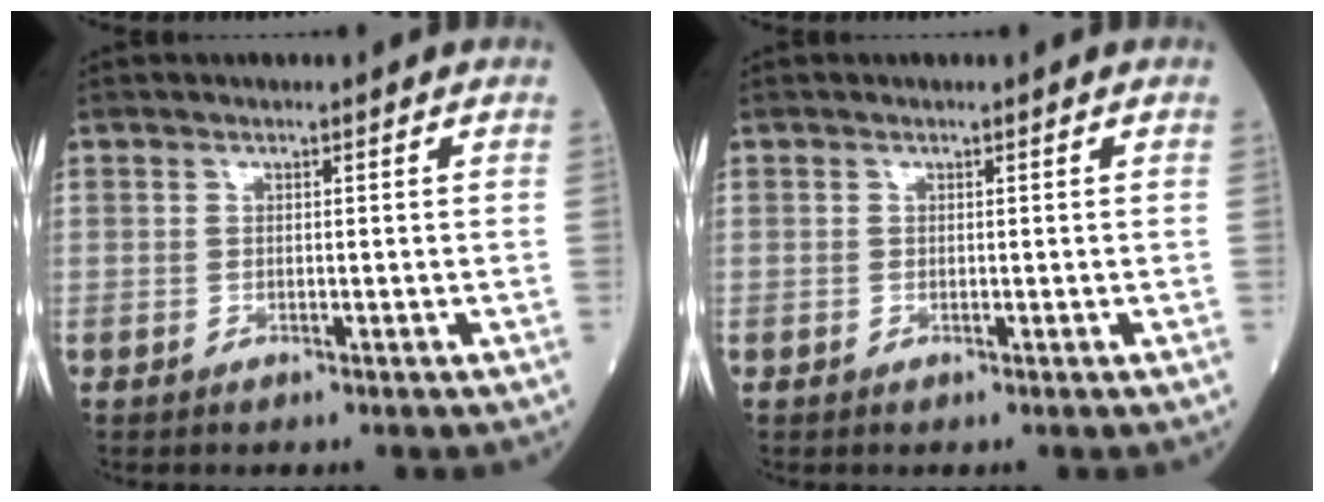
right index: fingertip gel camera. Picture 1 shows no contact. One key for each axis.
{"total": 0.0}